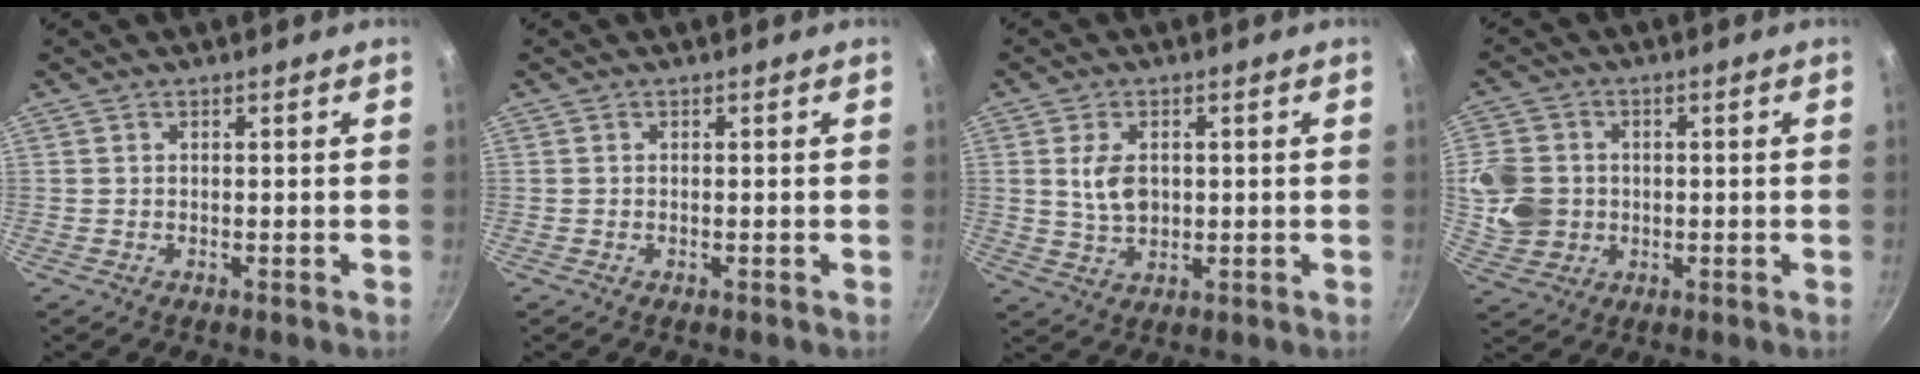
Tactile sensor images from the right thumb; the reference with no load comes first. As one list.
[{"total": 0.0}, {"total": 4.6, "force": [1.0, 3.1, 3.2], "torque": [-0.048, -0.007, 0.022]}, {"total": 9.7, "force": [0.1, 8.5, 4.6], "torque": [-0.076, 0.000, 0.003]}]